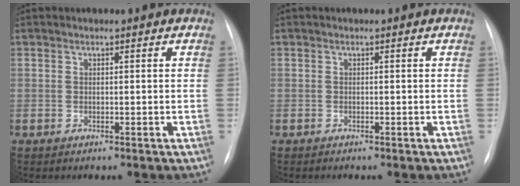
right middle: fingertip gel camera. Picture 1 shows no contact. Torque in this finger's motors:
{"motor_torque": [0.68, -0.70, 0.05, 0.02]}